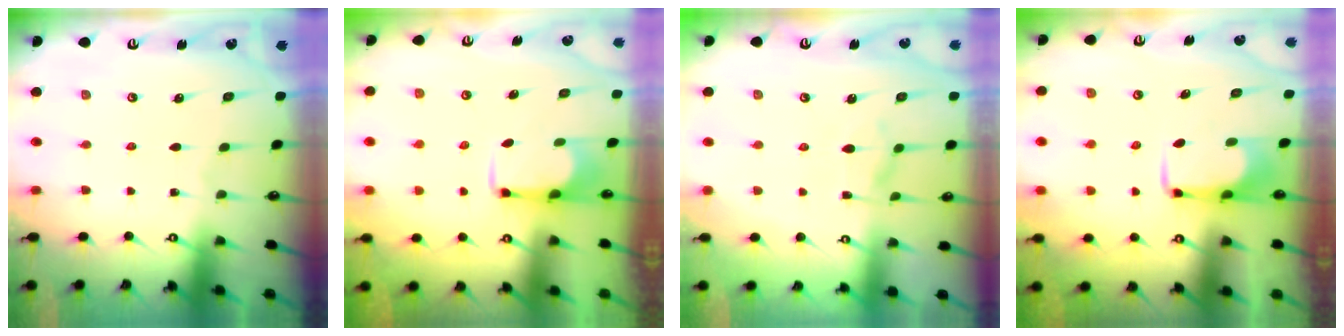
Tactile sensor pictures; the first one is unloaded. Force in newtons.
{"total": 2.4, "press": 2.2, "slide": 0.8}
{"total": 3.2, "press": 2.9, "slide": 1.2}
{"total": 2.0, "press": 2.0, "slide": 0.4}